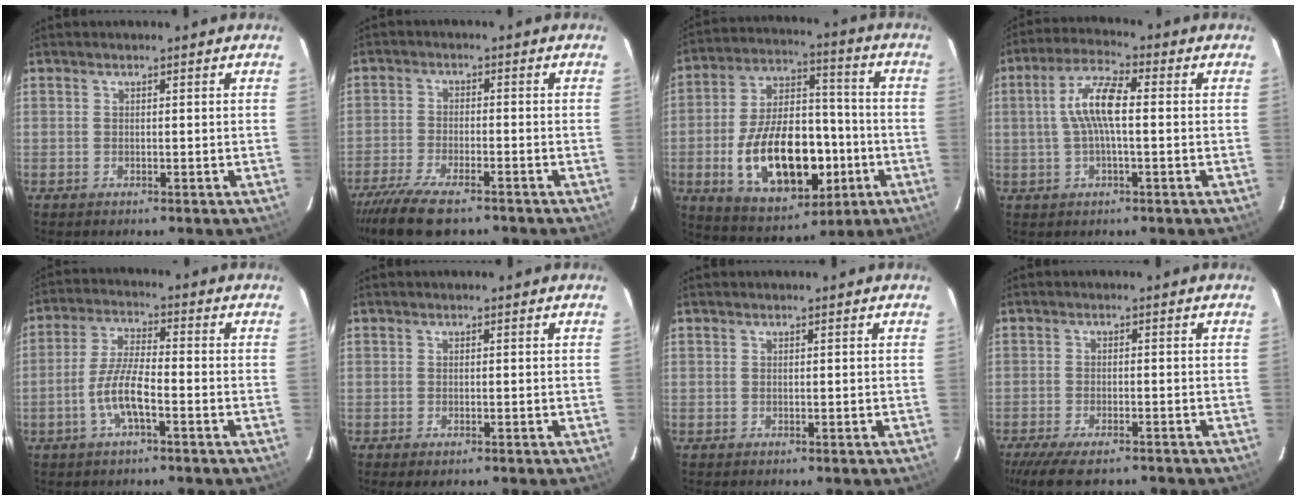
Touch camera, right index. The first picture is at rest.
{"total": 11.2, "force": [-8.8, 3.1, 6.3], "torque": [-0.152, -0.035, -0.159]}
{"total": 21.2, "force": [-5.6, 11.8, 16.7], "torque": [-0.319, 0.015, -0.069]}
{"total": 8.3, "force": [0.3, 2.0, 8.0], "torque": [-0.161, 0.014, 0.006]}
{"total": 7.4, "force": [-3.2, 1.6, 6.5], "torque": [-0.136, 0.003, -0.061]}
{"total": 1.1, "force": [-0.7, 0.4, 0.8], "torque": [-0.015, -0.004, -0.012]}
{"total": 0.0}
{"total": 10.2, "force": [-8.3, 2.8, 5.2], "torque": [-0.125, -0.031, -0.141]}